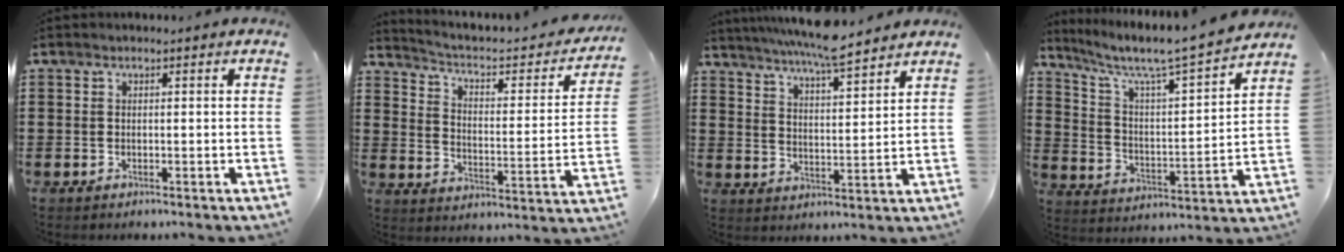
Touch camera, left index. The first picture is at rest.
{"total": 3.1, "force": [2.2, 0.9, 1.9], "torque": [-0.055, -0.025, 0.025]}
{"total": 6.3, "force": [5.8, -0.5, 2.3], "torque": [-0.064, -0.034, 0.101]}
{"total": 6.1, "force": [5.3, 0.1, 3.0], "torque": [-0.084, -0.048, 0.081]}